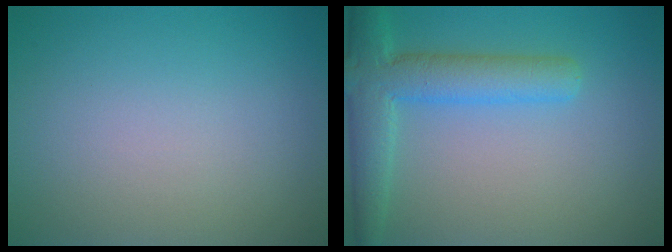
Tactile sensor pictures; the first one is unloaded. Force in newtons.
{"total": 5.4, "press": 5.4, "slide": 0.3}